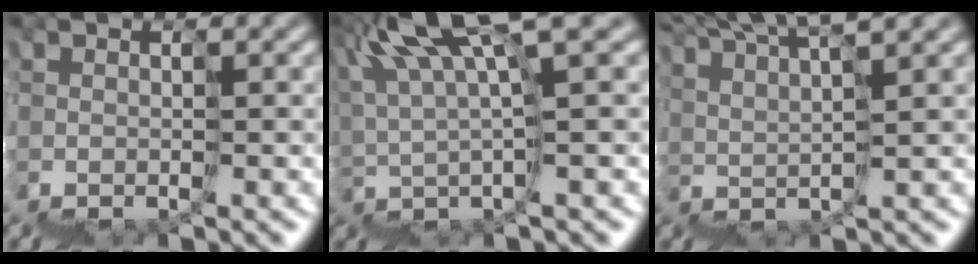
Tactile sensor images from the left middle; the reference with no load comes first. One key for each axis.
{"total": 7.1, "fx": 4.4, "fy": 0.7, "fz": 5.5, "tx": -0.115, "ty": 0.029, "tz": 0.082}
{"total": 7.3, "fx": 6.7, "fy": 0.3, "fz": 2.9, "tx": -0.057, "ty": 0.026, "tz": 0.109}